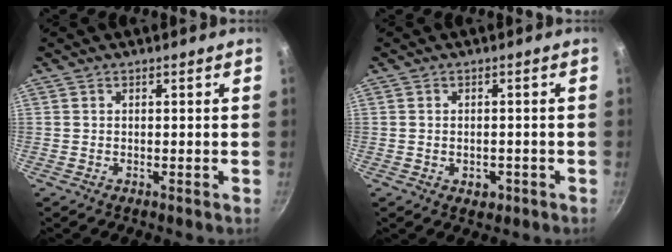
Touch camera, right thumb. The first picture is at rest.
{"total": 2.7, "force": [-1.0, 1.9, 1.7], "torque": [-0.020, 0.005, -0.009]}